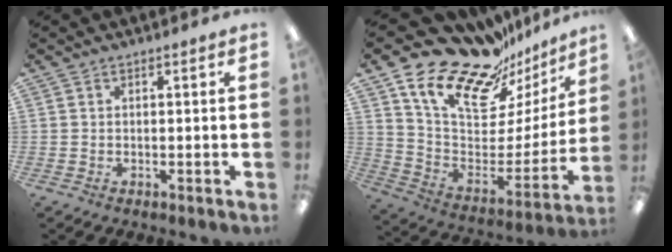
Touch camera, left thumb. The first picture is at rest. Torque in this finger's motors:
{"motor_torque": [0.94, 0.93, 1.33, -1.44, 0.18]}